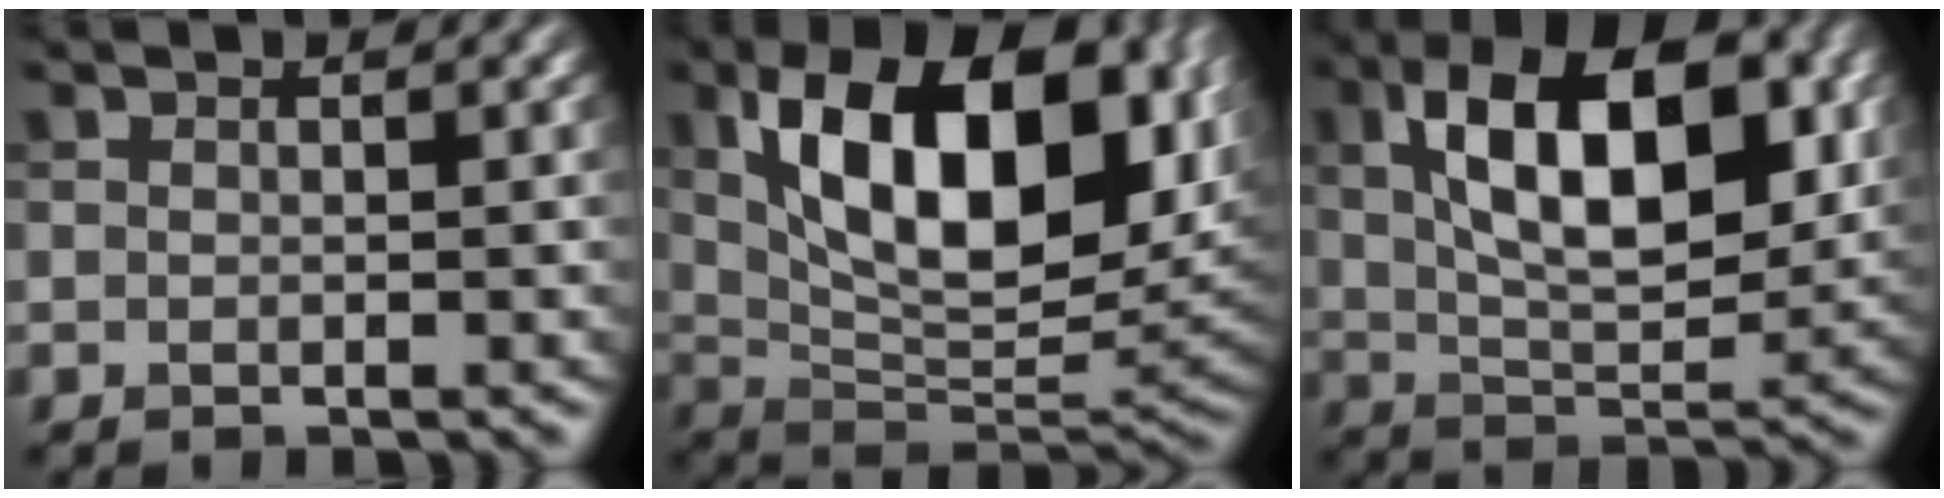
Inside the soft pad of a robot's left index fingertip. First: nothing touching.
{"total": 14.3, "force": [4.1, 7.2, 11.7], "torque": [-0.174, 0.000, 0.071]}
{"total": 11.6, "force": [3.2, 5.8, 9.6], "torque": [-0.147, 0.007, 0.052]}